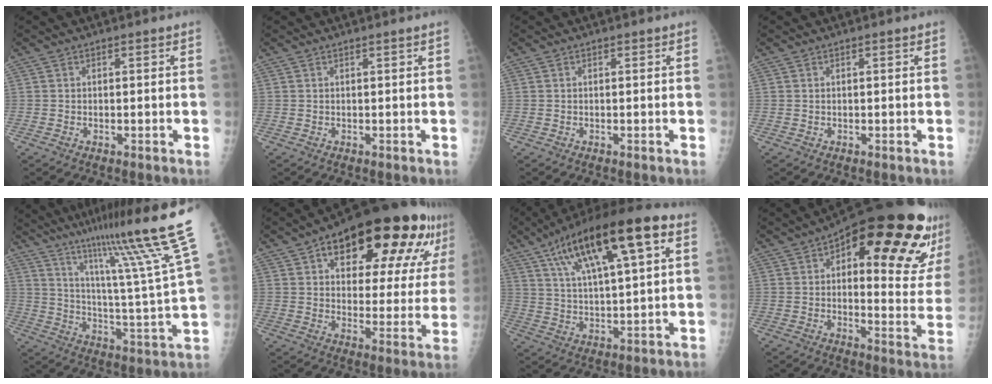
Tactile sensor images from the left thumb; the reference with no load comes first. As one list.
[{"total": 0.0}, {"total": 0.0}, {"total": 0.0}, {"total": 25.1, "force": [16.5, -0.5, 18.9], "torque": [-0.274, -0.090, 0.250]}, {"total": 27.7, "force": [14.7, 11.2, 20.6], "torque": [-0.256, -0.010, 0.208]}, {"total": 21.3, "force": [9.5, 6.2, 18.0], "torque": [-0.295, 0.006, 0.159]}, {"total": 27.2, "force": [14.4, 9.0, 21.3], "torque": [-0.246, -0.032, 0.191]}]